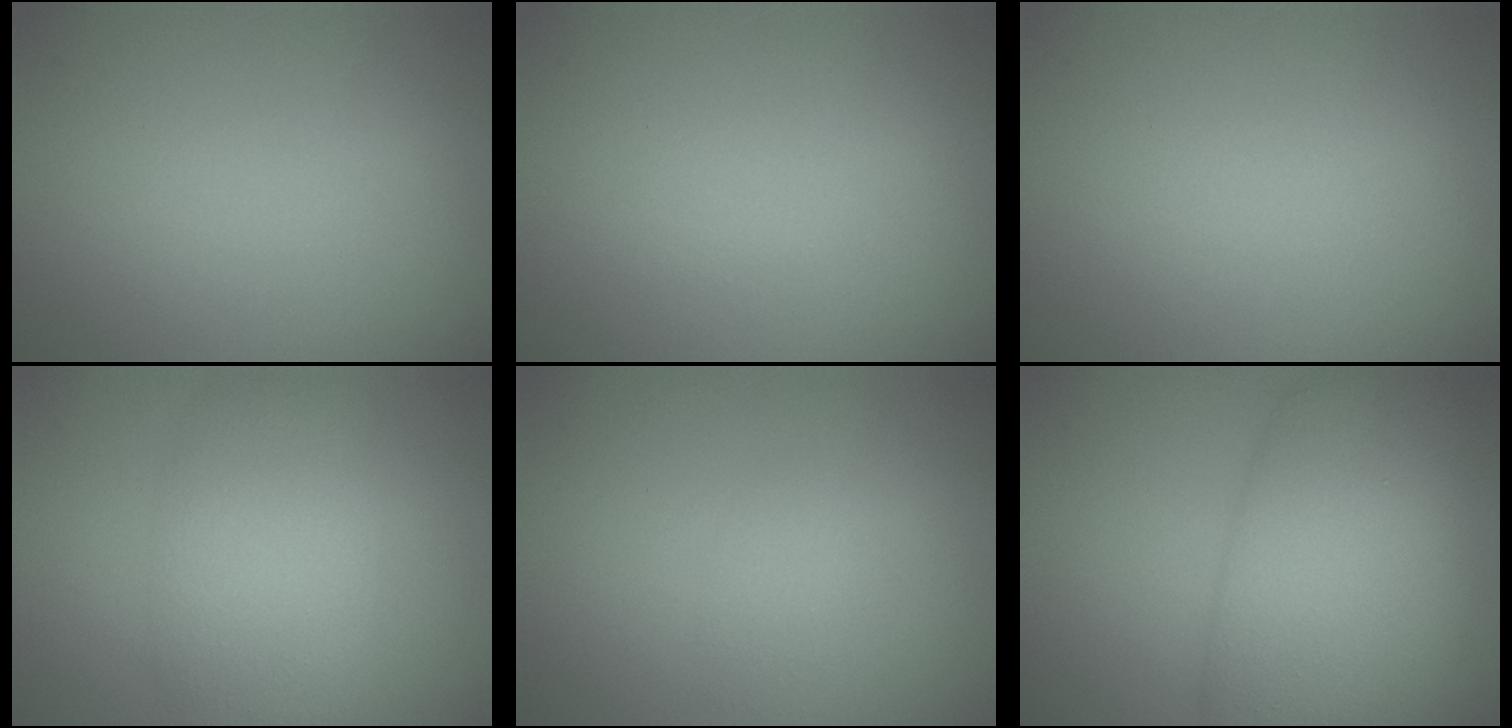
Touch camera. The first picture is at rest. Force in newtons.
{"total": 0.0}
{"total": 0.0}
{"total": 5.6, "press": 5.6, "slide": 0.2}
{"total": 1.0, "press": 1.0, "slide": 0.1}
{"total": 11.1, "press": 11.1, "slide": 0.5}